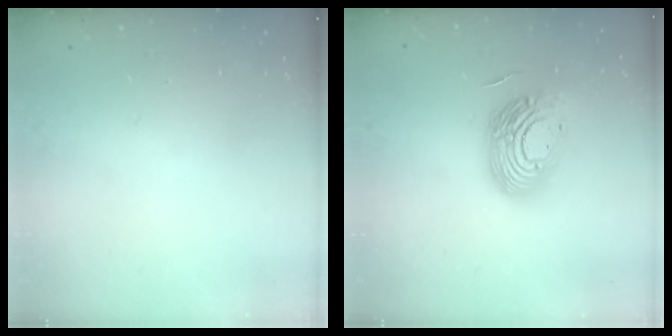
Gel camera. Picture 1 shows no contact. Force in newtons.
{"total": 17.5, "press": 17.5, "slide": 1.3}